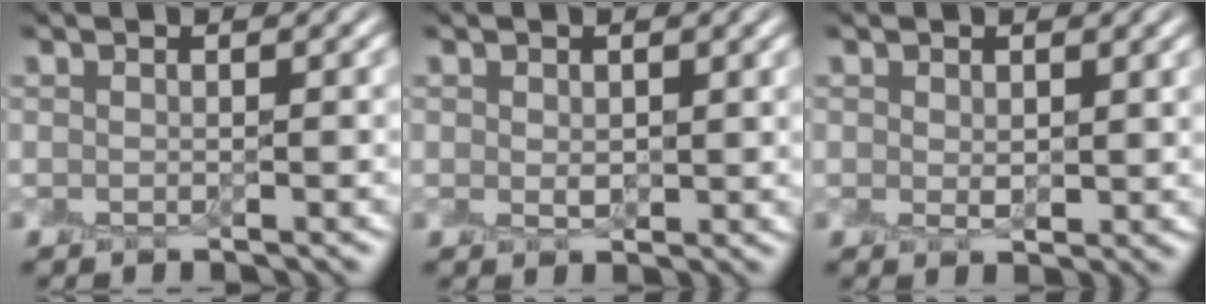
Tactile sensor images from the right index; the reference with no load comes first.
{"total": 1.1, "force": [0.6, 0.6, 0.6], "torque": [-0.007, 0.003, 0.017]}
{"total": 1.3, "force": [0.9, 0.6, 0.8], "torque": [-0.010, 0.002, 0.022]}